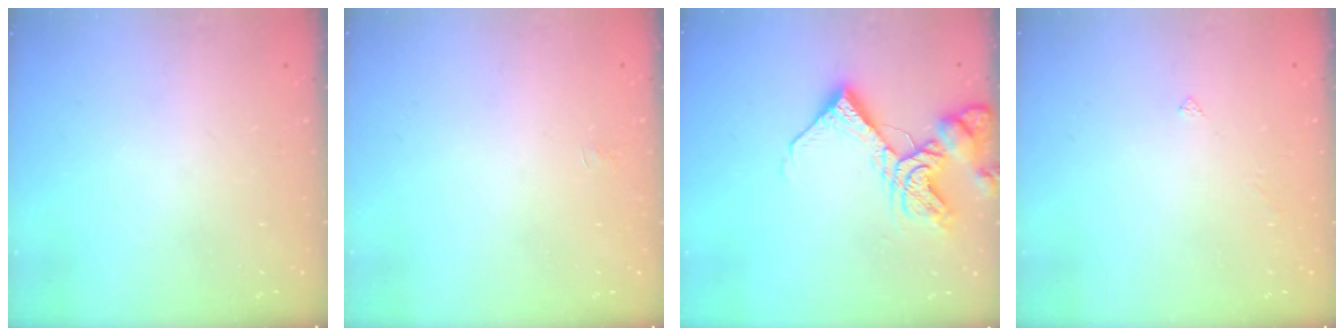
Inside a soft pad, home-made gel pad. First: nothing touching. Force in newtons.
{"total": 1.3, "press": 1.2, "slide": 0.2}
{"total": 13.7, "press": 13.6, "slide": 1.6}
{"total": 1.5, "press": 1.4, "slide": 0.3}